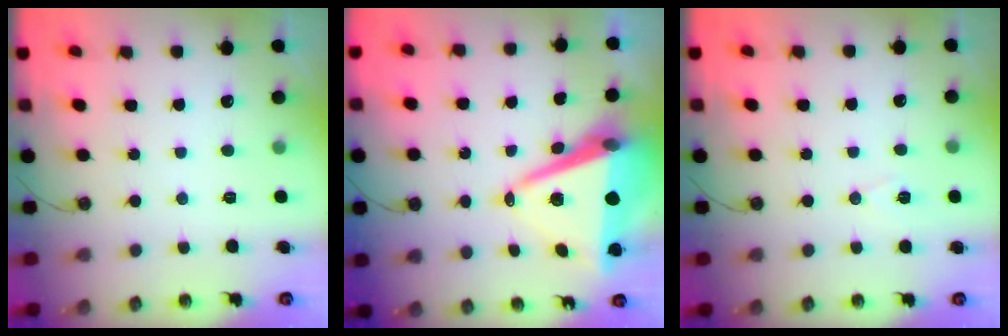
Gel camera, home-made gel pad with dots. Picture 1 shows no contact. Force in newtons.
{"total": 13.0, "press": 12.3, "slide": 4.1}
{"total": 6.4, "press": 4.7, "slide": 4.4}